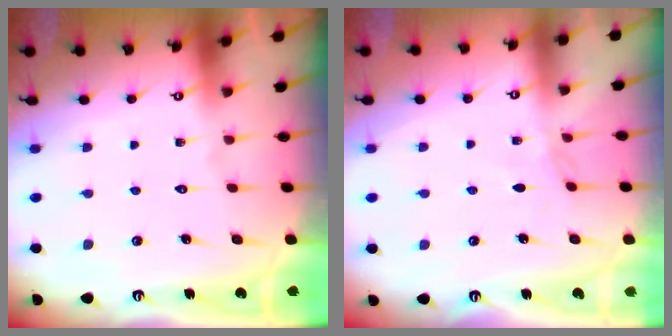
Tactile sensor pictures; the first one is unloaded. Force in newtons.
{"total": 2.5, "press": 2.5, "slide": 0.4}